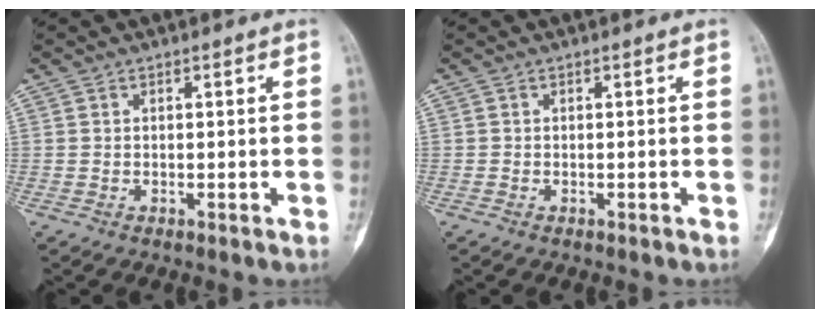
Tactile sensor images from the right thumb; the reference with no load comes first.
{"total": 0.0}